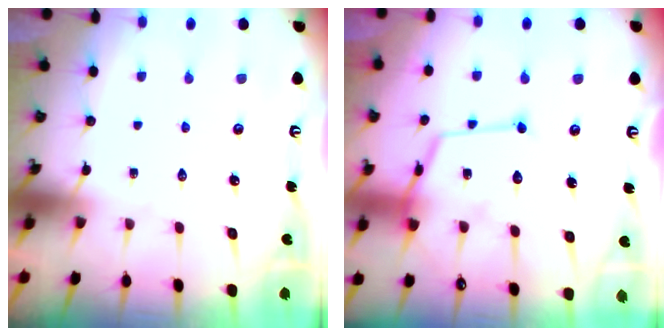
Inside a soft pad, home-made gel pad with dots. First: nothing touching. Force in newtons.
{"total": 13.8, "press": 13.7, "slide": 1.4}